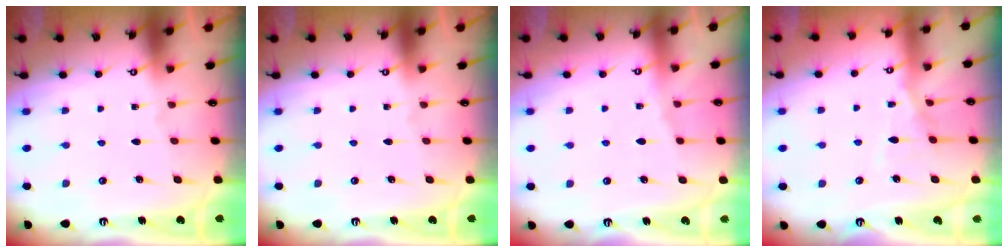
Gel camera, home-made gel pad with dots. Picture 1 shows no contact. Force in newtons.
{"total": 0.0}
{"total": 4.4, "press": 4.3, "slide": 0.8}
{"total": 7.9, "press": 7.9, "slide": 0.5}